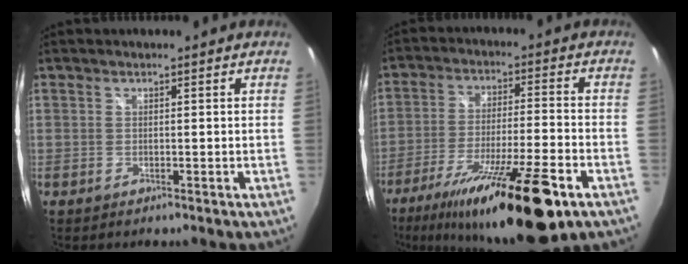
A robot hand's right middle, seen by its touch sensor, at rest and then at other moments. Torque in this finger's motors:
{"motor_torque": [1.72, -0.42, 0.98, 0.21]}